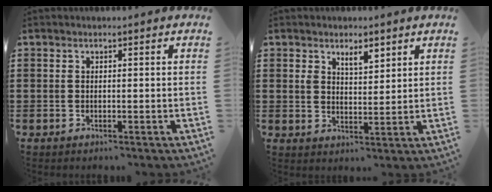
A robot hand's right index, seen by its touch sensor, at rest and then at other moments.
{"total": 3.7, "force": [2.7, 1.7, 1.9], "torque": [-0.036, 0.004, 0.047]}